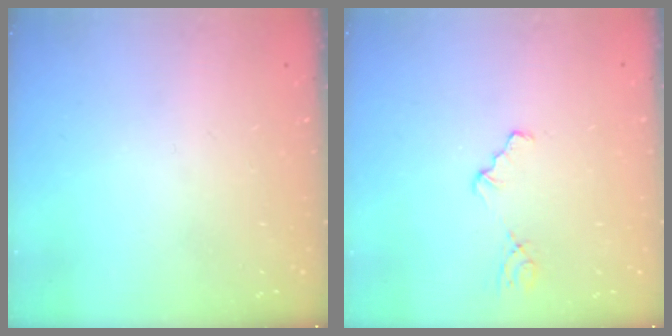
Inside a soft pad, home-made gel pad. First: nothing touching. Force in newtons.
{"total": 1.9, "press": 1.9, "slide": 0.3}